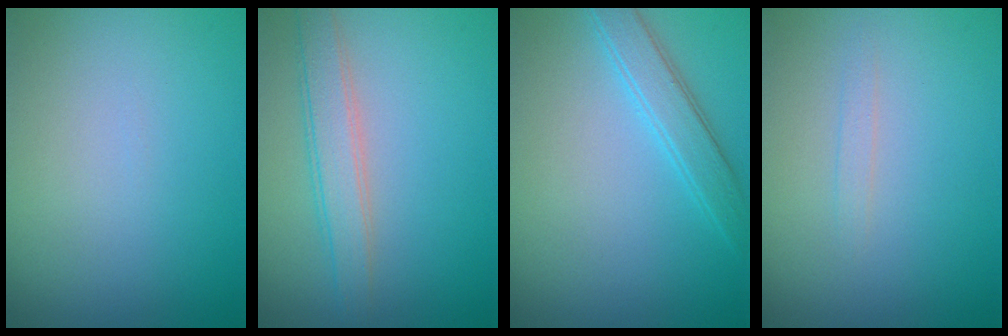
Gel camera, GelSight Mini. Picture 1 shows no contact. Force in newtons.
{"total": 3.2, "press": 3.2, "slide": 0.1}
{"total": 2.8, "press": 2.8, "slide": 0.1}
{"total": 0.7, "press": 0.7, "slide": 0.0}